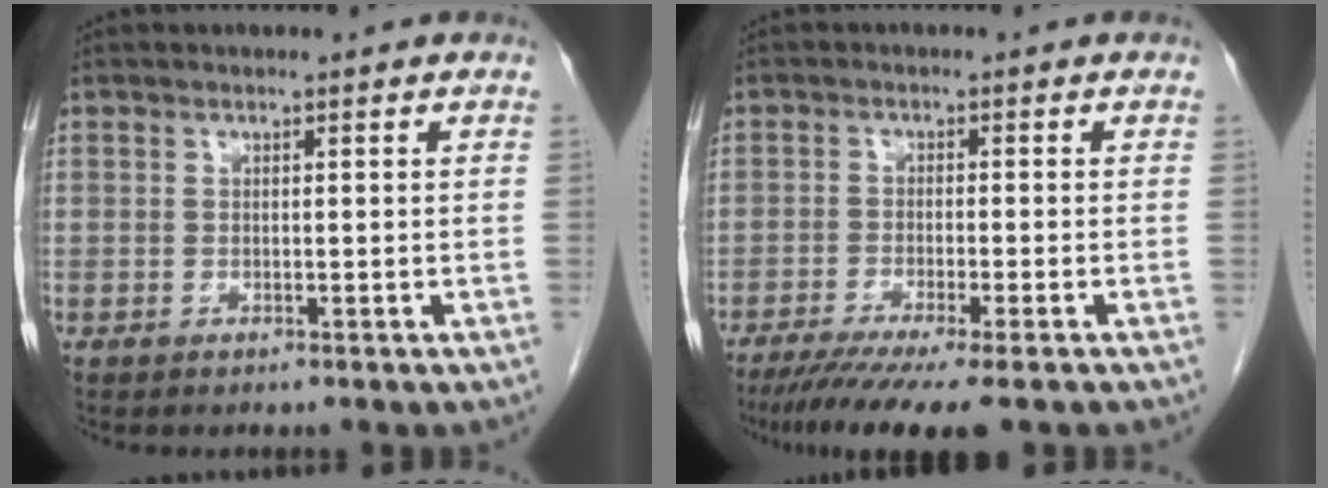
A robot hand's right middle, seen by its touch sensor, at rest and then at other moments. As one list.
[{"total": 8.9, "force": [-6.8, -0.1, 5.8], "torque": [-0.083, -0.022, -0.107]}]